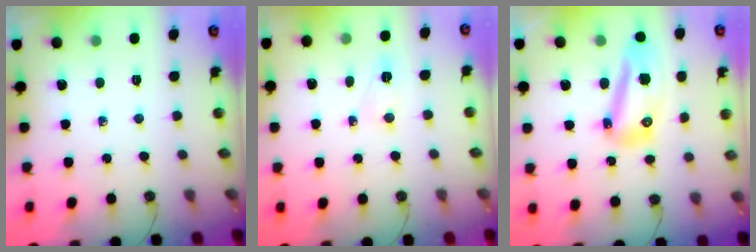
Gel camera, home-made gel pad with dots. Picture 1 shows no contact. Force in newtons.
{"total": 3.7, "press": 3.7, "slide": 0.6}
{"total": 15.3, "press": 13.8, "slide": 6.6}